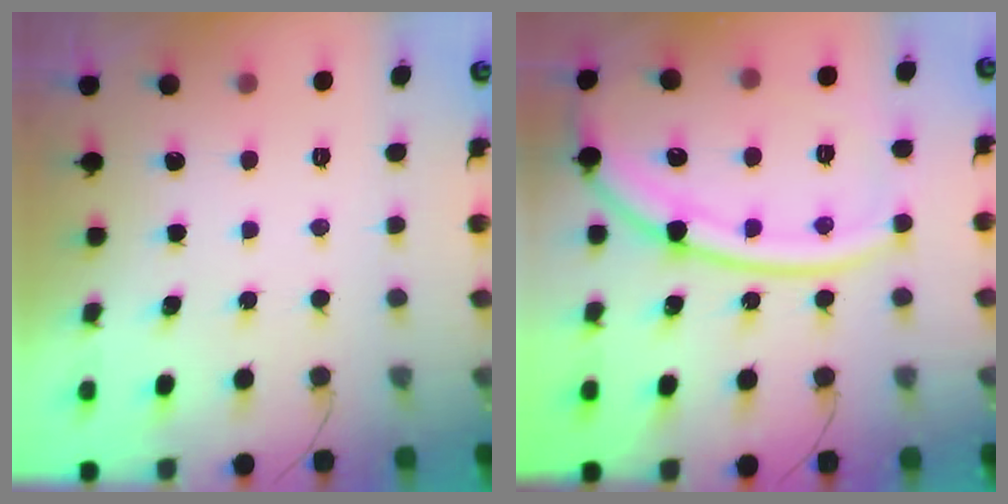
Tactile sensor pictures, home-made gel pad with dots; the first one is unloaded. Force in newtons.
{"total": 18.4, "press": 18.3, "slide": 1.9}